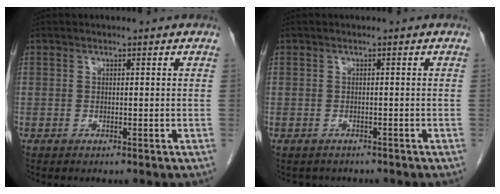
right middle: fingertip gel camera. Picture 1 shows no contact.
{"total": 2.2, "force": [-1.9, 1.1, 0.0], "torque": [-0.004, 0.000, -0.027]}